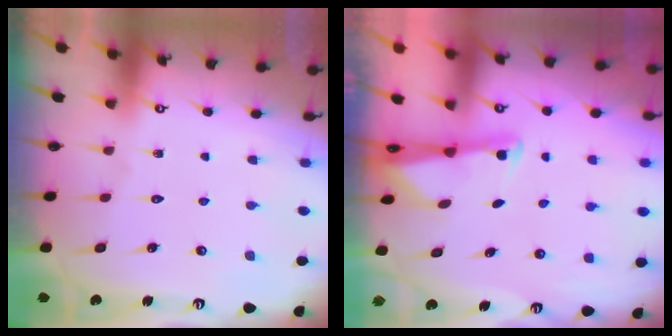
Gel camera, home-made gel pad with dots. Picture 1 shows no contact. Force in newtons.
{"total": 2.0, "press": 2.0, "slide": 0.3}